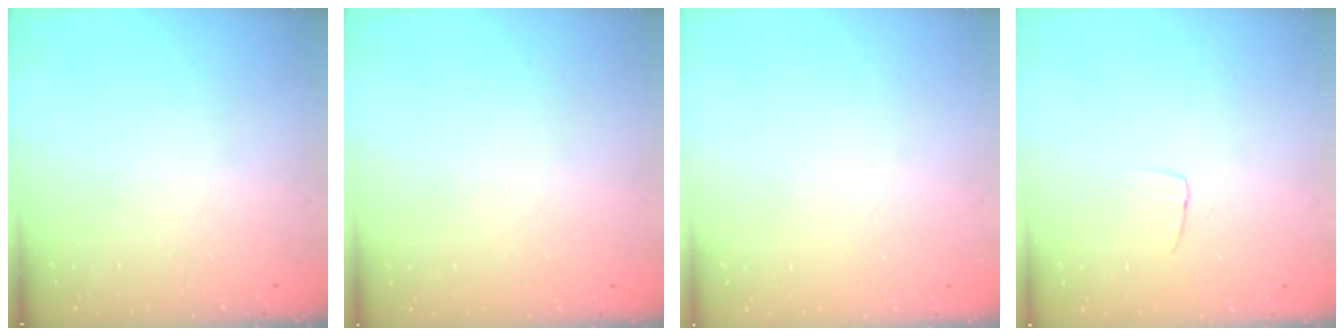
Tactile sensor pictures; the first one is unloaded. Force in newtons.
{"total": 0.0}
{"total": 0.0}
{"total": 2.9, "press": 2.9, "slide": 0.1}